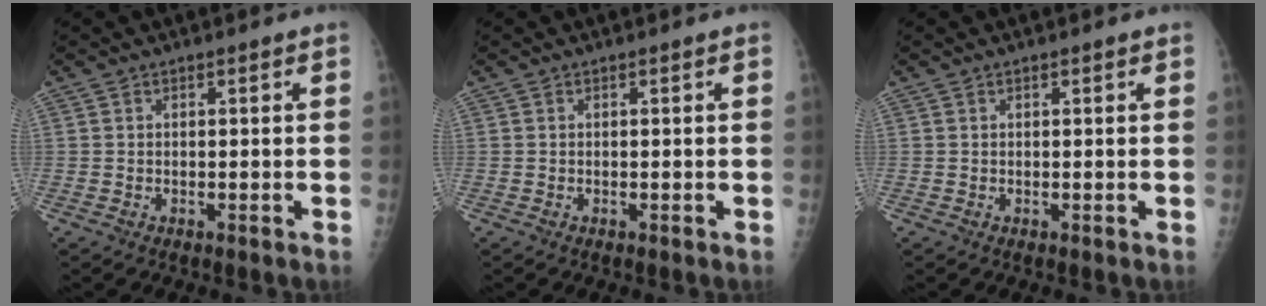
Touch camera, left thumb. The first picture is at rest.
{"total": 0.0}
{"total": 0.0}